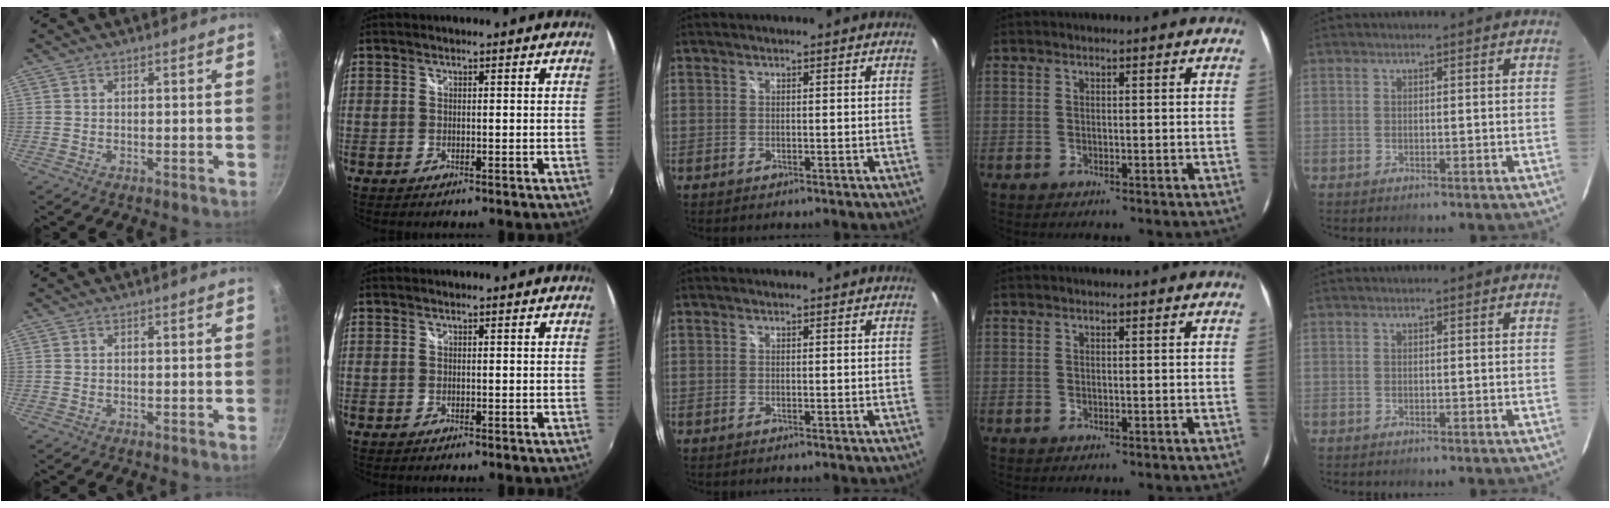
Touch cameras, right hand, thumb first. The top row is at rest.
{}